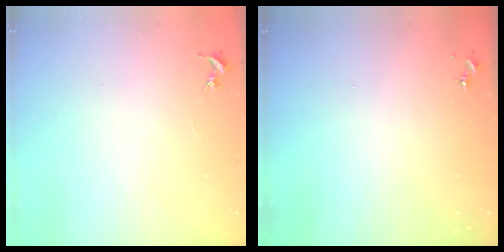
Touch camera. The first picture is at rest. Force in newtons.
{"total": 0.0}